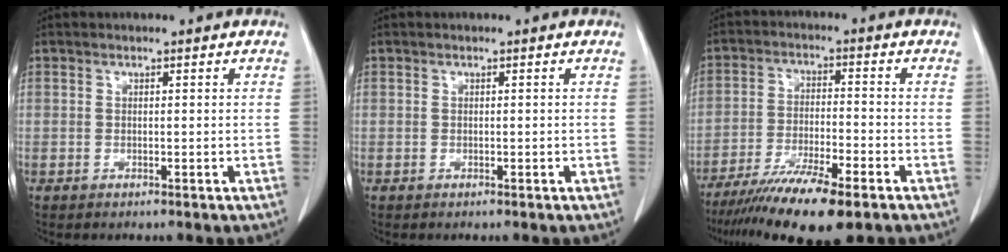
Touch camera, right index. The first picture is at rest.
{"total": 0.0}
{"total": 12.6, "force": [-9.0, 1.4, 8.6], "torque": [-0.153, -0.029, -0.151]}